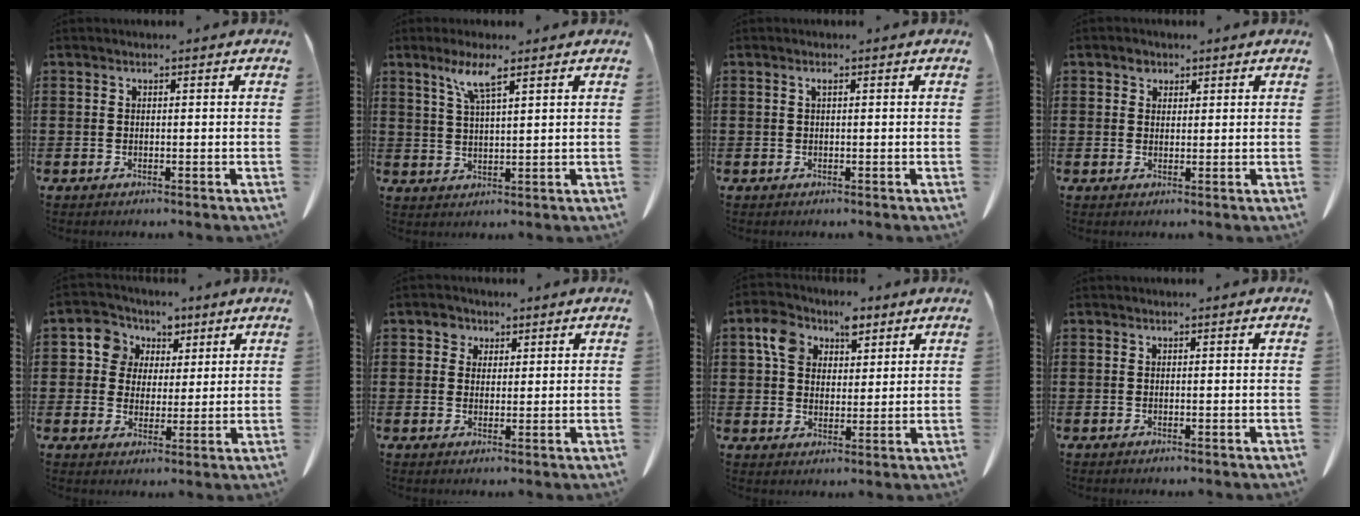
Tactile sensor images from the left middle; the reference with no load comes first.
{"total": 5.6, "force": [3.6, 0.7, 4.3], "torque": [-0.095, 0.004, 0.061]}
{"total": 0.7, "force": [0.3, 0.2, 0.7], "torque": [-0.014, 0.001, 0.005]}
{"total": 1.8, "force": [1.3, 1.1, 0.6], "torque": [-0.006, 0.000, 0.023]}
{"total": 6.2, "force": [2.6, 5.6, 1.1], "torque": [-0.048, 0.012, 0.045]}
{"total": 2.6, "force": [1.6, 2.0, 0.6], "torque": [-0.012, 0.004, 0.028]}
{"total": 7.0, "force": [3.7, 4.9, 3.3], "torque": [-0.081, 0.015, 0.067]}
{"total": 0.0}